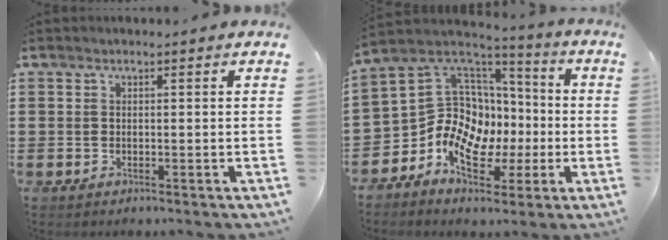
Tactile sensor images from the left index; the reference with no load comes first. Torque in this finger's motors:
{"motor_torque": [1.32, 0.82, 1.05, 0.21]}